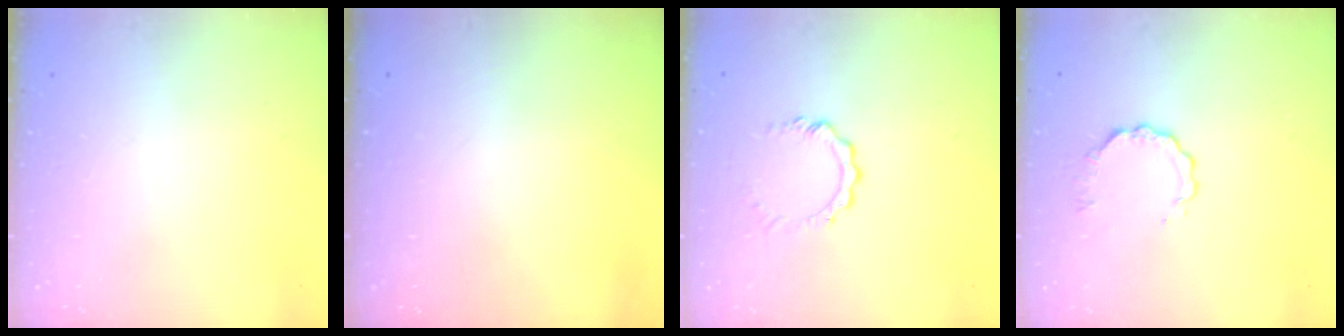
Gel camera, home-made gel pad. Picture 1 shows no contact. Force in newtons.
{"total": 0.0}
{"total": 3.9, "press": 3.9, "slide": 0.4}
{"total": 2.9, "press": 2.9, "slide": 0.3}